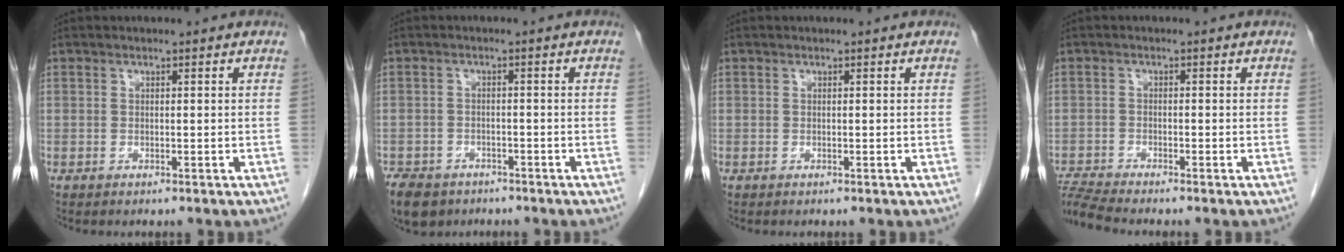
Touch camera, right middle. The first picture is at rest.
{"total": 7.5, "force": [-5.4, 4.6, 2.3], "torque": [-0.051, -0.003, -0.084]}
{"total": 0.0}
{"total": 4.0, "force": [-3.8, -1.3, 0.6], "torque": [-0.023, -0.015, -0.073]}